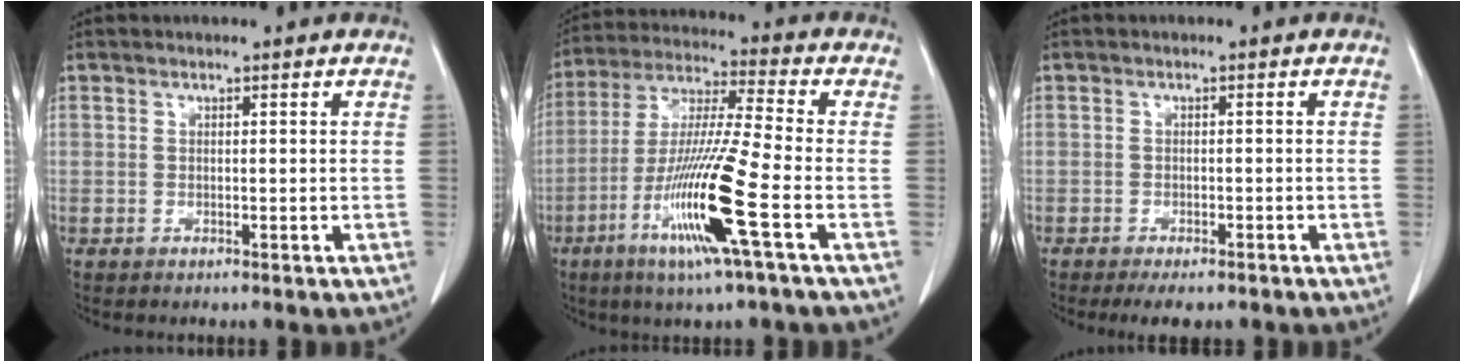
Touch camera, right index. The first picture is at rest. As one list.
[{"total": 15.4, "force": [-5.8, -0.9, 14.2], "torque": [-0.289, -0.023, -0.114]}, {"total": 4.2, "force": [-3.3, 1.5, 2.2], "torque": [-0.020, -0.004, -0.043]}]